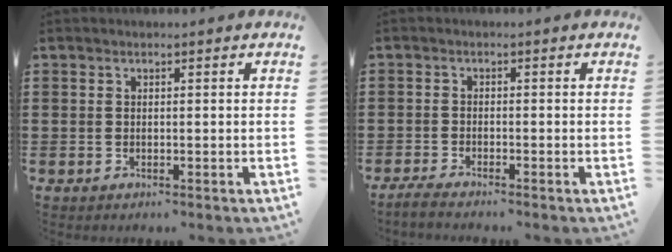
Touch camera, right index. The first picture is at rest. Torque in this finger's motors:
{"motor_torque": [0.35, 0.01, -0.98, -0.14]}